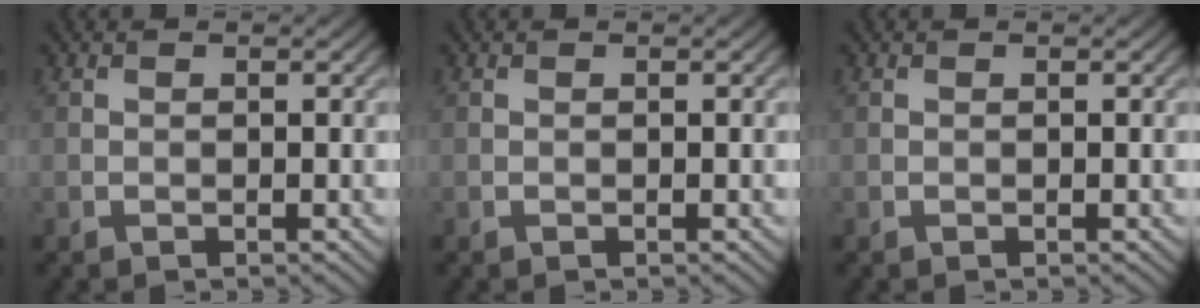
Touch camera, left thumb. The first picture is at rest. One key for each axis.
{"total": 0.0}
{"total": 0.0}